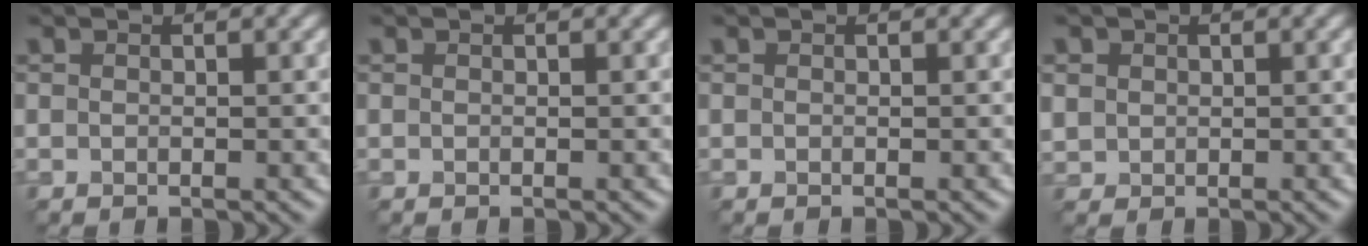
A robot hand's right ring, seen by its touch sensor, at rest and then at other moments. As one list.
[{"total": 0.0}, {"total": 0.0}, {"total": 1.5, "force": [0.5, 1.4, 0.3], "torque": [-0.007, -0.005, 0.013]}]